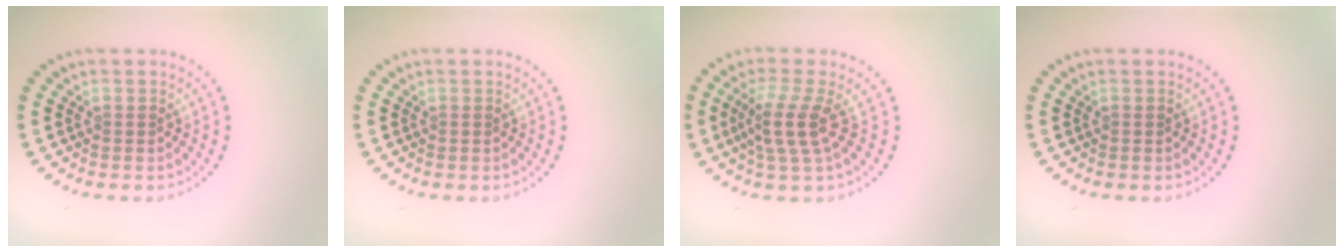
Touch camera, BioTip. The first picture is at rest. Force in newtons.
{"total": 0.0}
{"total": 3.4, "press": 2.4, "slide": 2.4}
{"total": 0.0}